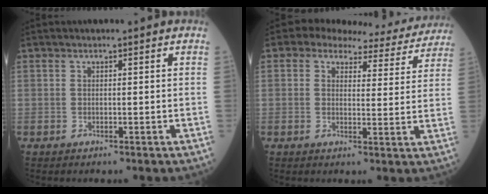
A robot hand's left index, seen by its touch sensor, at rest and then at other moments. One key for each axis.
{"total": 11.7, "fx": 10.2, "fy": 4.6, "fz": 3.2, "tx": -0.019, "ty": 0.006, "tz": 0.098}